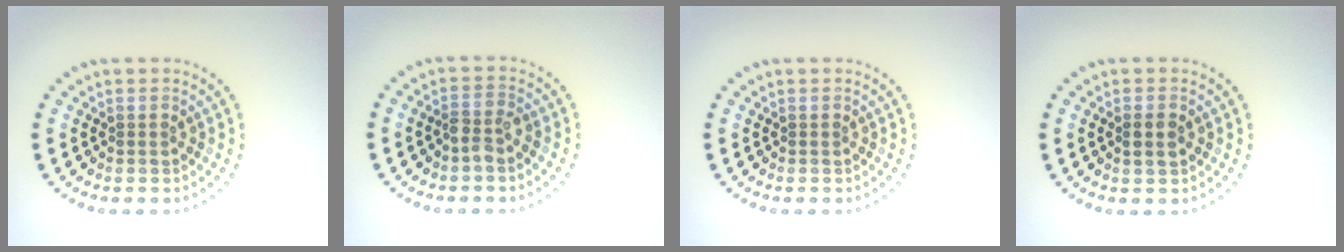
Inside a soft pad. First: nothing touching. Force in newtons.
{"total": 1.7, "press": 1.6, "slide": 0.6}
{"total": 0.0}
{"total": 1.5, "press": 1.4, "slide": 0.4}